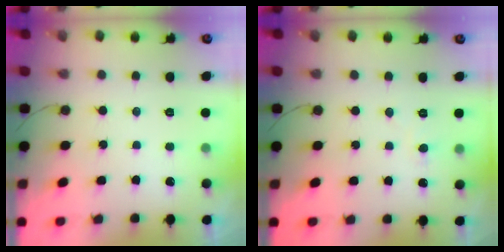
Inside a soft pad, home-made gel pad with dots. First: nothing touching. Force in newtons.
{"total": 4.5, "press": 4.4, "slide": 0.3}